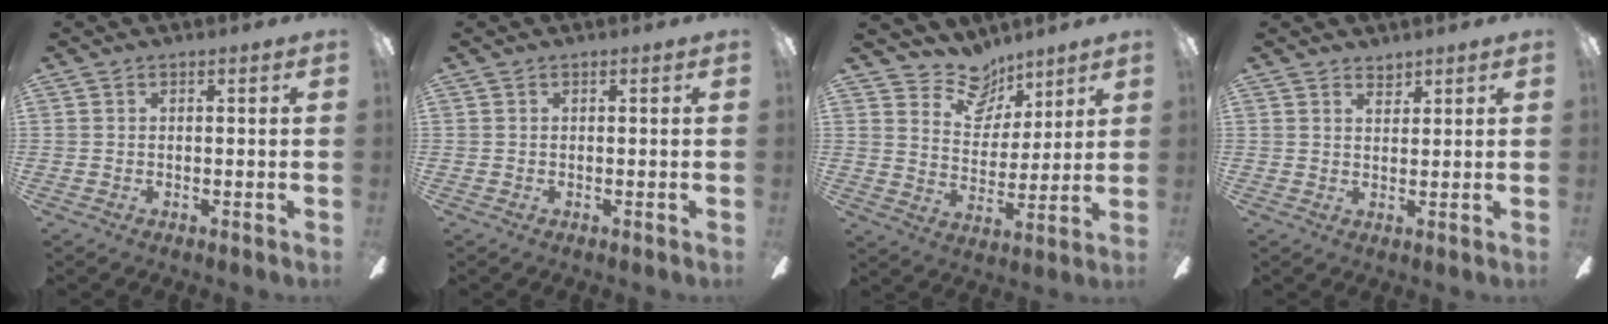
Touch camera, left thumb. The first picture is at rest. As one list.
[{"total": 0.0}, {"total": 10.9, "force": [8.7, 5.9, 2.6], "torque": [-0.042, -0.063, 0.163]}, {"total": 2.3, "force": [2.1, 0.9, 0.3], "torque": [-0.001, -0.010, 0.038]}]